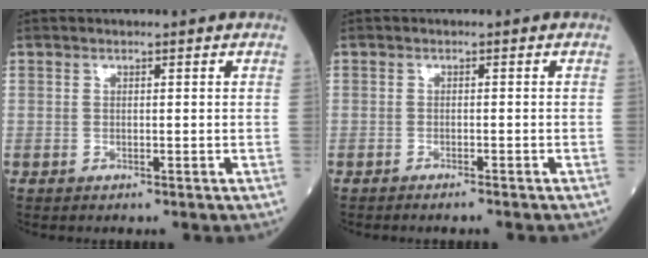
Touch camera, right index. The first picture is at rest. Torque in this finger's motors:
{"motor_torque": [-0.08, -0.19, -0.03, -0.01]}